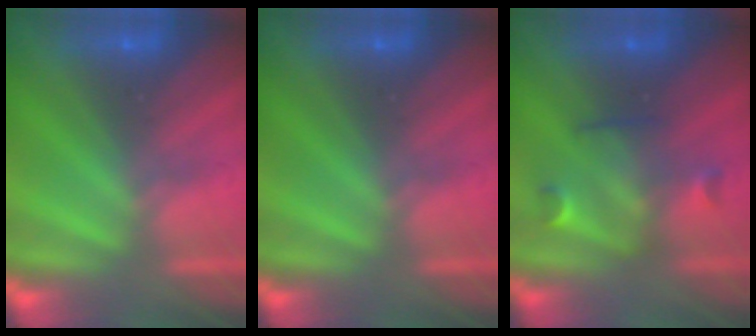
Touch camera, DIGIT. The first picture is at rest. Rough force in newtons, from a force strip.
{"total": 0.0}
{"total": 3.0}